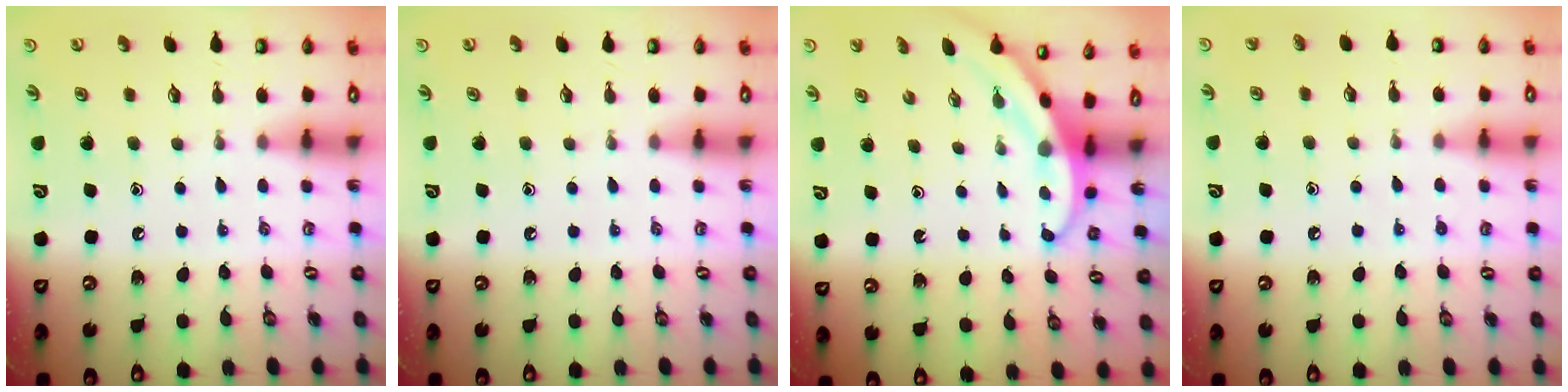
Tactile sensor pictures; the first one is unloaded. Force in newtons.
{"total": 0.0}
{"total": 3.2, "press": 3.2, "slide": 0.1}
{"total": 4.3, "press": 4.2, "slide": 0.5}